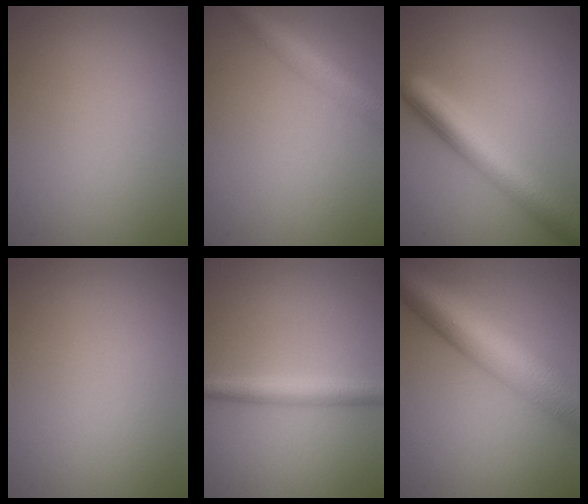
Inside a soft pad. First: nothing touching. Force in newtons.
{"total": 4.9, "press": 4.9, "slide": 0.3}
{"total": 6.6, "press": 6.6, "slide": 0.2}
{"total": 0.0}
{"total": 3.0, "press": 3.0, "slide": 0.1}
{"total": 9.6, "press": 9.6, "slide": 0.1}